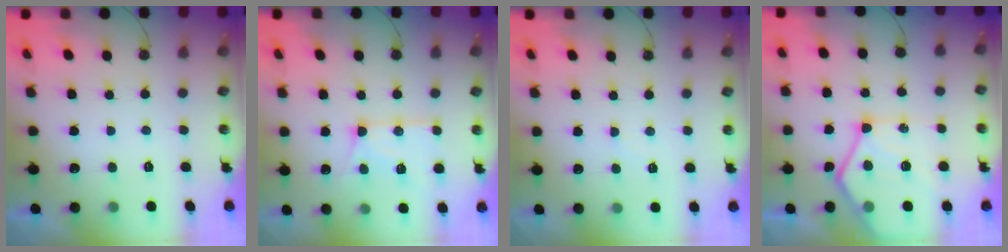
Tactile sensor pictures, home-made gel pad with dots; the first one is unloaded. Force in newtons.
{"total": 13.2, "press": 13.2, "slide": 1.2}
{"total": 3.8, "press": 3.8, "slide": 0.6}
{"total": 16.5, "press": 16.4, "slide": 1.8}